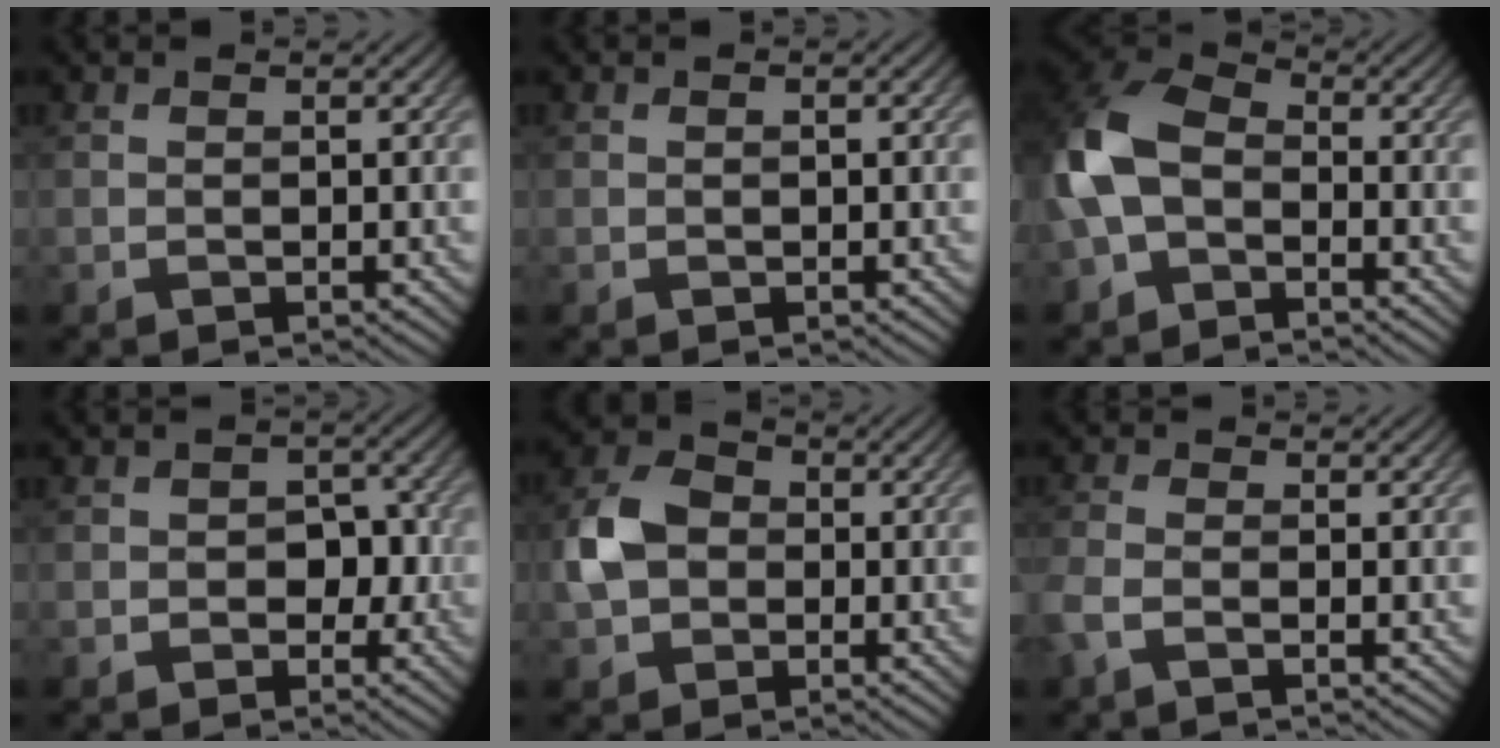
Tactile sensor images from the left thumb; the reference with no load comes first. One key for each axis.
{"total": 0.8, "fx": 0.1, "fy": 0.4, "fz": 0.7, "tx": -0.009, "ty": 0.001, "tz": 0.003}
{"total": 9.4, "fx": -2.3, "fy": 6.4, "fz": 6.5, "tx": -0.166, "ty": 0.001, "tz": -0.056}
{"total": 3.5, "fx": -0.7, "fy": 2.7, "fz": 2.0, "tx": -0.012, "ty": 0.001, "tz": -0.014}
{"total": 6.3, "fx": -0.6, "fy": 5.1, "fz": 3.7, "tx": -0.086, "ty": 0.009, "tz": -0.024}
{"total": 2.8, "fx": -1.5, "fy": 1.0, "fz": 2.1, "tx": -0.061, "ty": -0.004, "tz": -0.041}